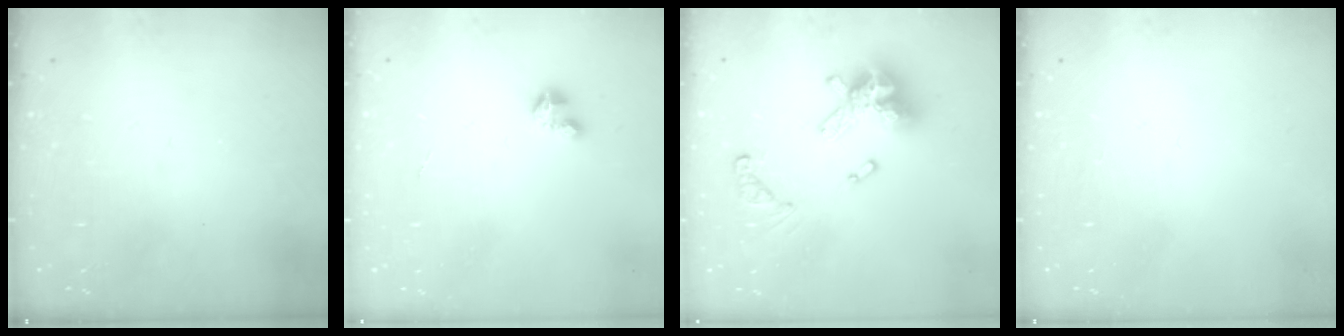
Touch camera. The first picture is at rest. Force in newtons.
{"total": 1.9, "press": 1.9, "slide": 0.1}
{"total": 13.7, "press": 13.6, "slide": 1.8}
{"total": 0.0}